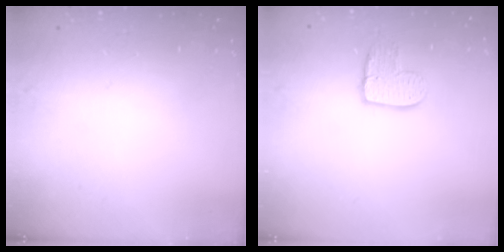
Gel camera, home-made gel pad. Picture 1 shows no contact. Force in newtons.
{"total": 9.1, "press": 9.0, "slide": 0.7}